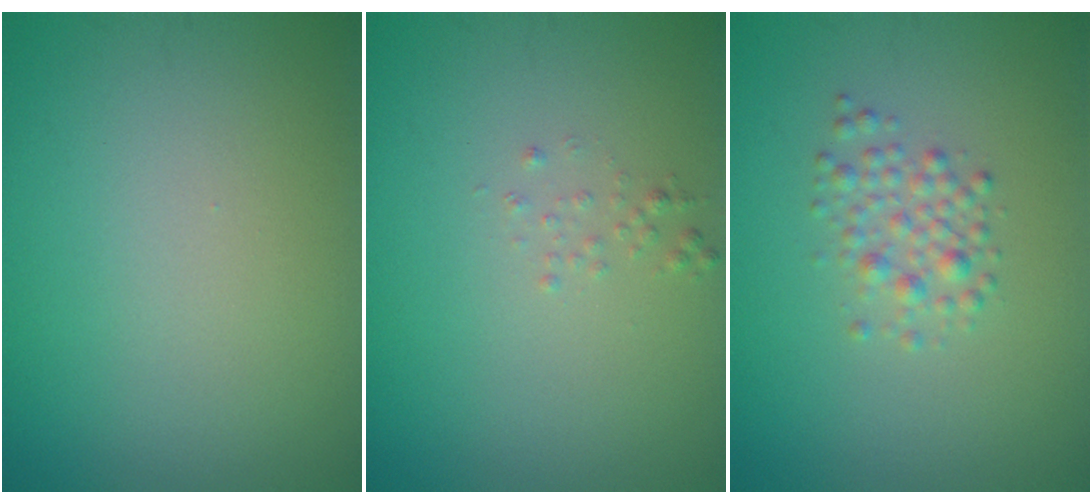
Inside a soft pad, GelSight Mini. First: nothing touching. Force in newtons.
{"total": 0.7, "press": 0.6, "slide": 0.1}
{"total": 2.1, "press": 2.1, "slide": 0.0}